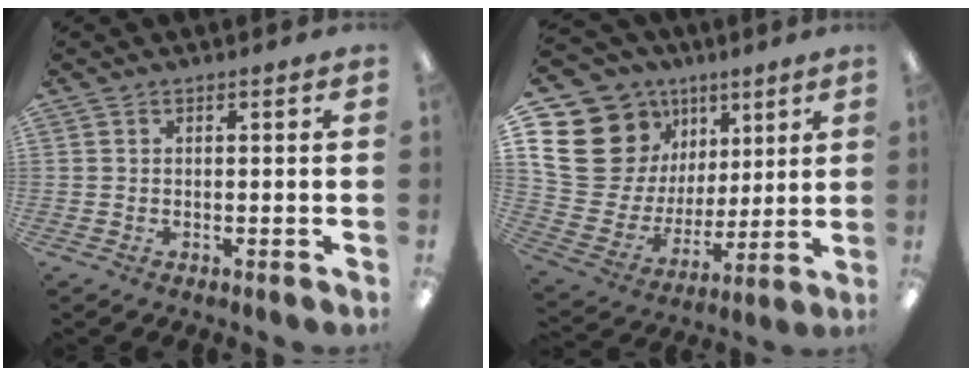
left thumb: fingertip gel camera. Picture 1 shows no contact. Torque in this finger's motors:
{"motor_torque": [0.10, 0.84, 1.29, -1.48, 0.27]}